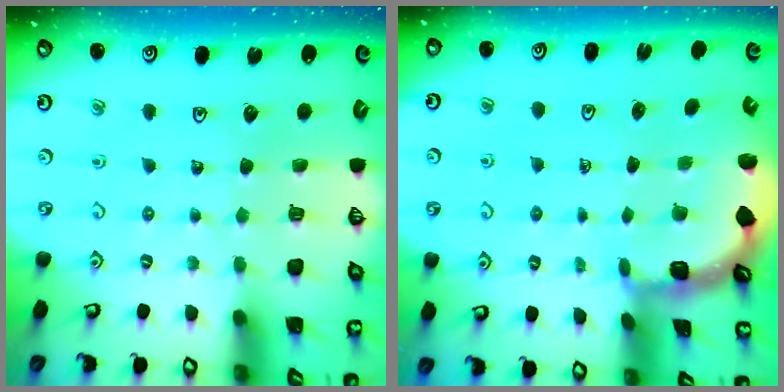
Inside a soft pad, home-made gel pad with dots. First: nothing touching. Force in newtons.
{"total": 1.8, "press": 1.8, "slide": 0.2}